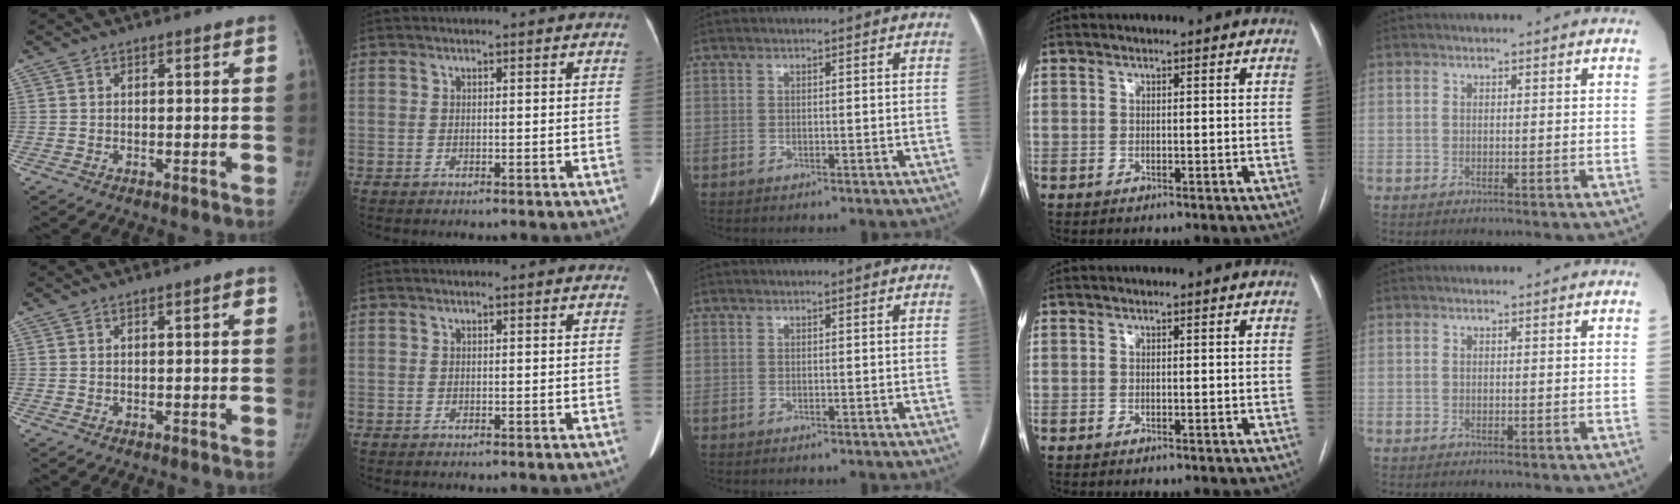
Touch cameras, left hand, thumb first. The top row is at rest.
{"thumb": {"total": 1.0, "force": [0.1, 0.2, 1.0], "torque": [-0.015, 0.003, -0.001]}}